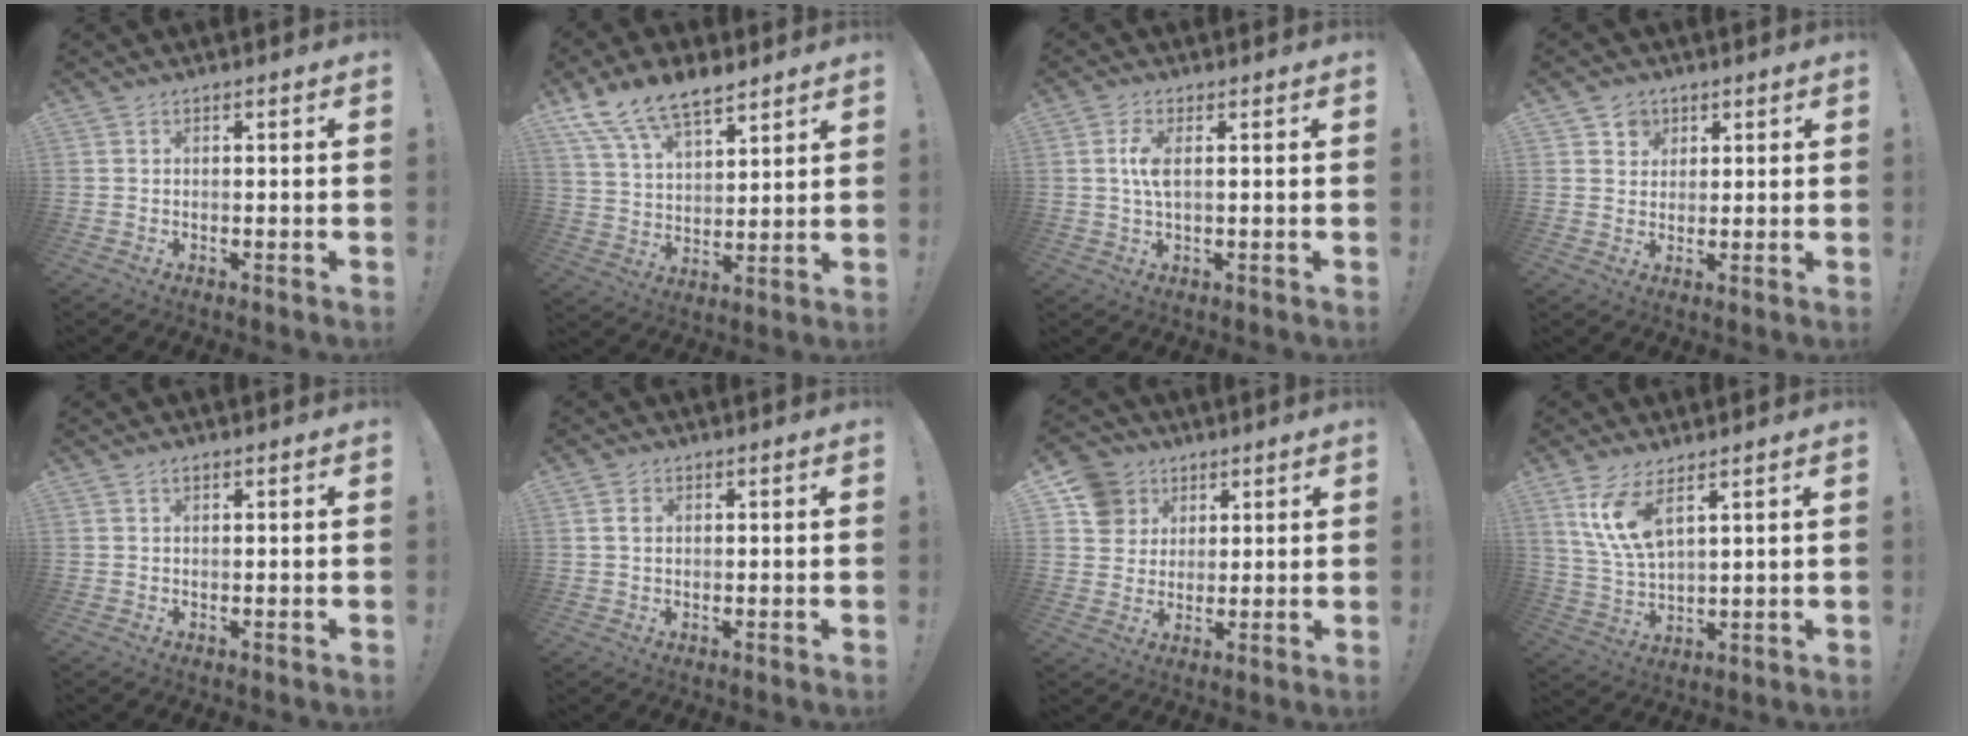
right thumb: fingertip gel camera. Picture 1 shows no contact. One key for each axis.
{"total": 13.2, "fx": 10.0, "fy": 5.7, "fz": 6.4, "tx": -0.124, "ty": -0.058, "tz": 0.188}
{"total": 5.1, "fx": 0.8, "fy": 1.8, "fz": 4.7, "tx": -0.096, "ty": -0.004, "tz": 0.008}
{"total": 4.4, "fx": 2.4, "fy": 3.6, "fz": 0.6, "tx": 0.003, "ty": -0.016, "tz": 0.040}
{"total": 0.8, "fx": 0.5, "fy": 0.5, "fz": 0.4, "tx": -0.009, "ty": 0.003, "tz": 0.009}
{"total": 2.3, "fx": 0.6, "fy": 1.6, "fz": 1.5, "tx": -0.029, "ty": 0.006, "tz": 0.011}
{"total": 10.6, "fx": 4.4, "fy": 9.2, "fz": 2.7, "tx": -0.033, "ty": -0.019, "tz": 0.091}
{"total": 10.6, "fx": 6.1, "fy": 3.9, "fz": 7.7, "tx": -0.170, "ty": -0.024, "tz": 0.113}